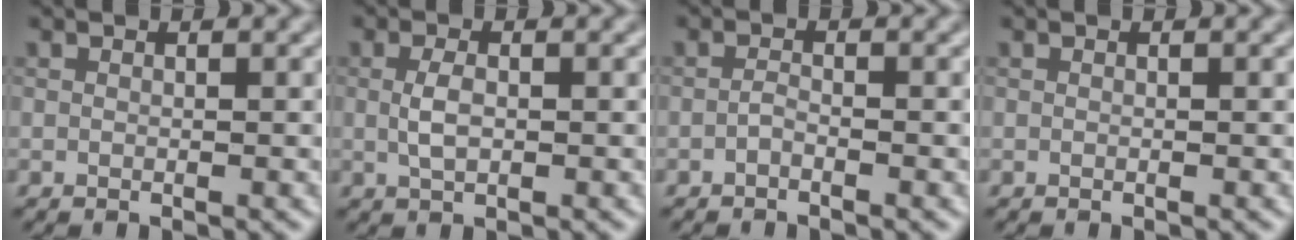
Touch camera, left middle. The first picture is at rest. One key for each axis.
{"total": 2.0, "fx": 0.1, "fy": 0.9, "fz": 1.7, "tx": -0.041, "ty": -0.001, "tz": 0.002}
{"total": 0.8, "fx": -0.5, "fy": 0.2, "fz": 0.5, "tx": -0.011, "ty": 0.001, "tz": -0.012}
{"total": 0.0}